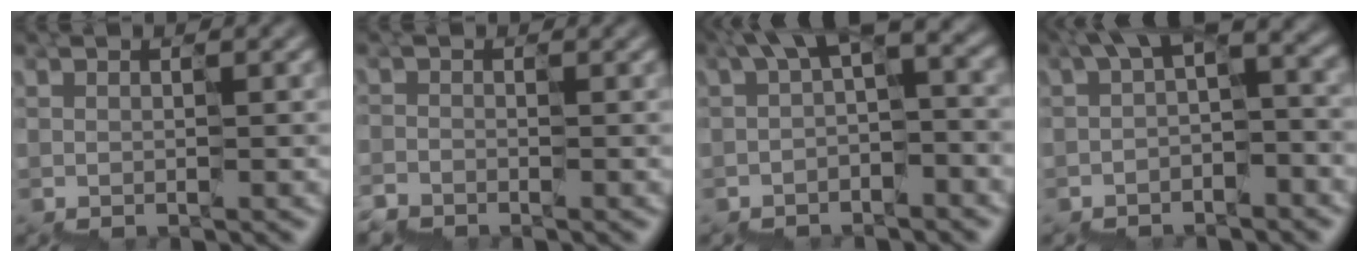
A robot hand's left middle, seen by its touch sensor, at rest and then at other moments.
{"total": 1.5, "force": [-1.2, -0.1, -0.9], "torque": [0.032, -0.007, -0.031]}
{"total": 4.9, "force": [0.7, 2.1, 4.3], "torque": [-0.075, 0.007, 0.003]}
{"total": 4.7, "force": [0.1, 2.2, 4.2], "torque": [-0.073, 0.004, -0.005]}